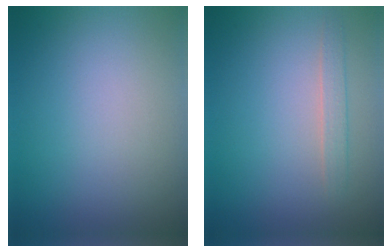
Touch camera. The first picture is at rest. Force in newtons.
{"total": 1.3, "press": 1.3, "slide": 0.1}